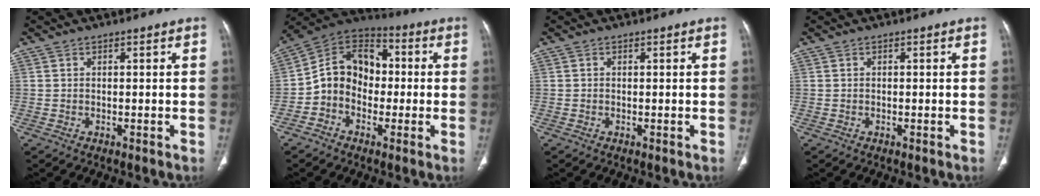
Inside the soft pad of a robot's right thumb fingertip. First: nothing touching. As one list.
[{"total": 12.6, "force": [-1.7, 10.1, 7.3], "torque": [-0.092, 0.041, -0.048]}, {"total": 0.0}, {"total": 0.0}]